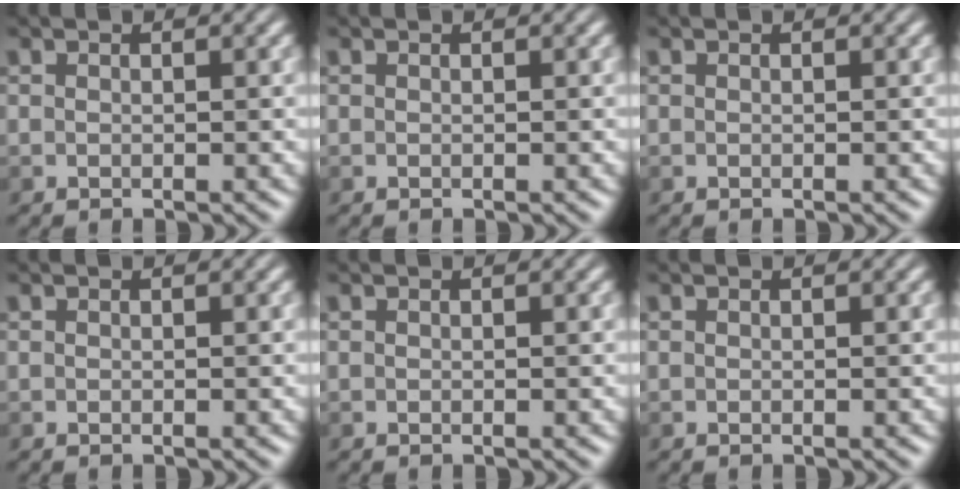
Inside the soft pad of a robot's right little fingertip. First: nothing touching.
{"total": 0.0}
{"total": 0.0}
{"total": 0.0}
{"total": 0.0}
{"total": 0.0}